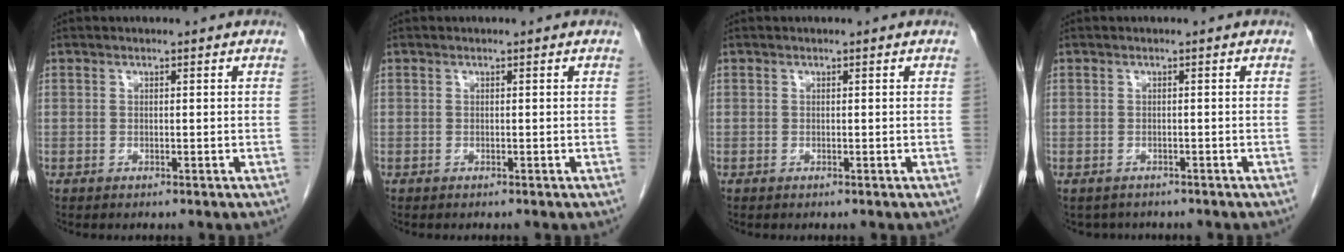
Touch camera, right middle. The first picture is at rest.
{"total": 0.0}
{"total": 0.0}
{"total": 2.7, "force": [-2.3, 1.4, 0.2], "torque": [-0.005, 0.000, -0.031]}